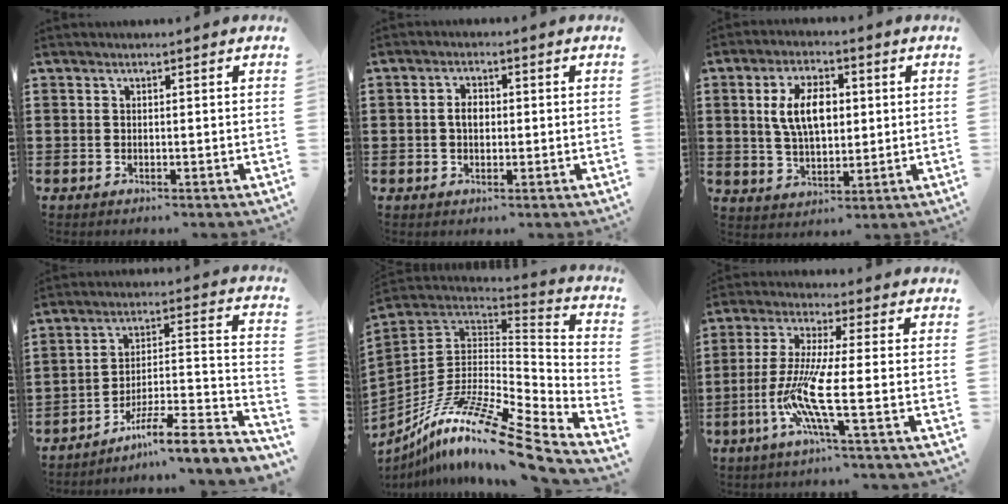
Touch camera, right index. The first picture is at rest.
{"total": 2.7, "force": [0.0, 1.6, 2.1], "torque": [-0.042, 0.006, -0.002]}
{"total": 8.3, "force": [1.4, 4.4, 6.9], "torque": [-0.140, 0.010, 0.020]}
{"total": 7.5, "force": [-5.6, 1.0, 4.9], "torque": [-0.076, -0.004, -0.110]}
{"total": 14.9, "force": [-9.8, 3.1, 10.8], "torque": [-0.210, 0.019, -0.182]}
{"total": 9.9, "force": [-2.8, 0.7, 9.4], "torque": [-0.209, -0.020, -0.063]}